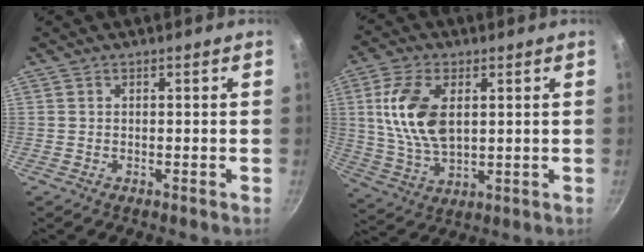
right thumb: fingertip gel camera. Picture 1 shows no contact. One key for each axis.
{"total": 13.0, "fx": 2.7, "fy": 7.2, "fz": 10.4, "tx": -0.196, "ty": -0.014, "tz": 0.057}